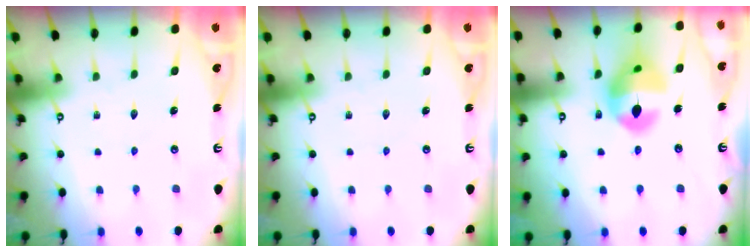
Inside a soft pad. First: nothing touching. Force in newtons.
{"total": 0.0}
{"total": 15.0, "press": 14.9, "slide": 1.7}